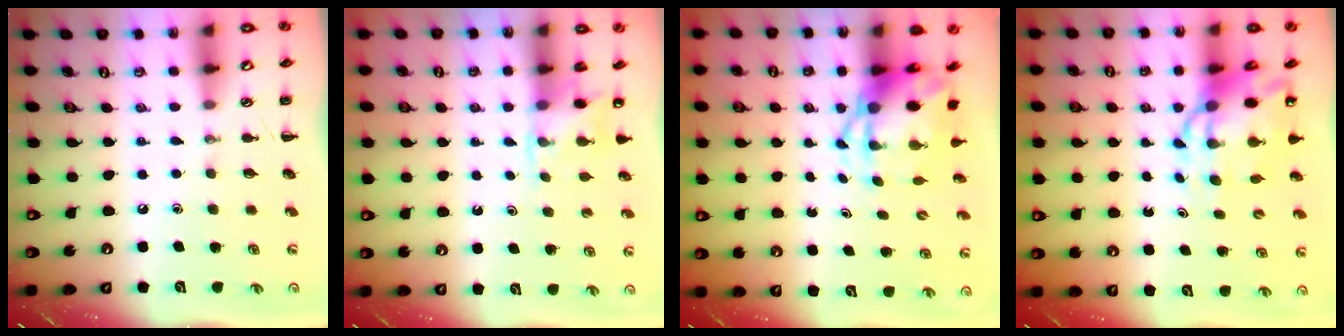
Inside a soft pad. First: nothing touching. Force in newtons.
{"total": 5.6, "press": 5.4, "slide": 1.5}
{"total": 5.1, "press": 4.9, "slide": 1.3}
{"total": 9.8, "press": 9.3, "slide": 2.9}